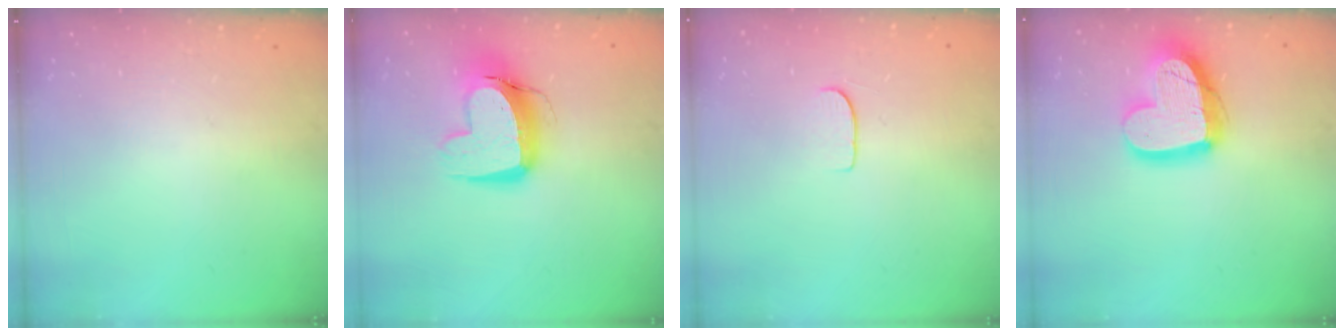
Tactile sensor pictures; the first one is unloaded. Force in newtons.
{"total": 14.0, "press": 14.0, "slide": 1.5}
{"total": 4.8, "press": 4.7, "slide": 0.6}
{"total": 18.8, "press": 18.7, "slide": 1.9}